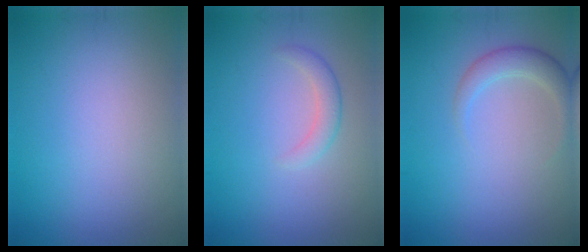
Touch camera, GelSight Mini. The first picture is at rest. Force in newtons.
{"total": 1.7, "press": 1.7, "slide": 0.1}
{"total": 2.4, "press": 2.4, "slide": 0.2}